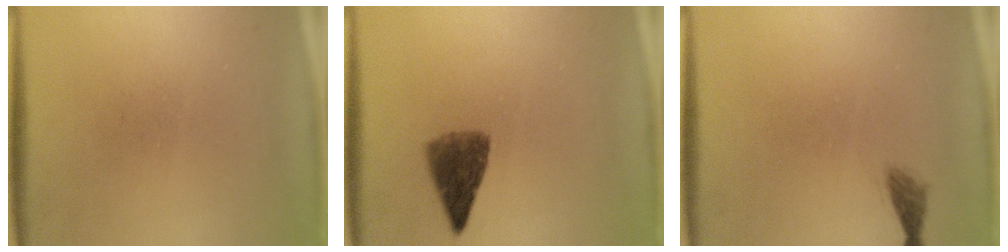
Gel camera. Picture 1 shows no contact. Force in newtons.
{"total": 5.4}
{"total": 1.3}